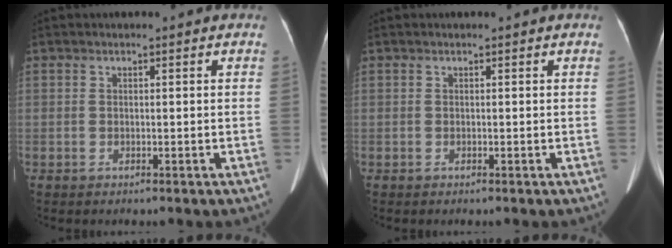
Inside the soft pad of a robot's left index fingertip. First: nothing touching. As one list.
[{"total": 0.0}]